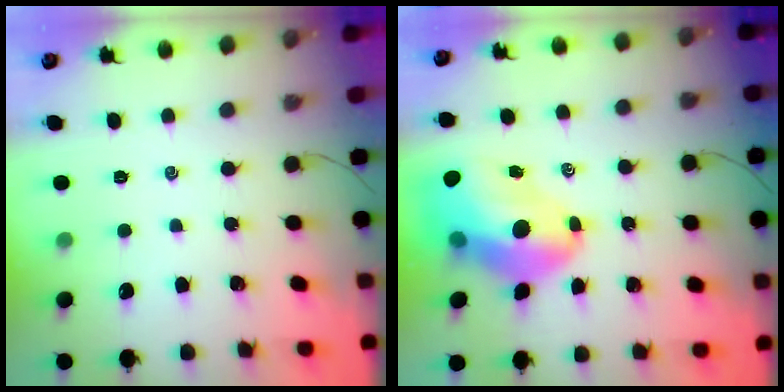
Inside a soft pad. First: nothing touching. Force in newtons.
{"total": 15.9, "press": 15.2, "slide": 4.5}